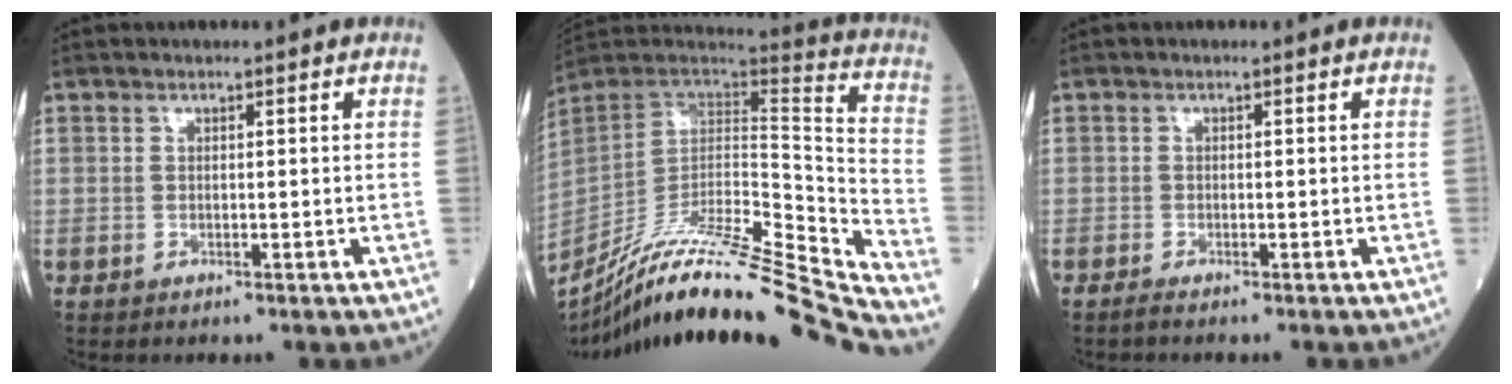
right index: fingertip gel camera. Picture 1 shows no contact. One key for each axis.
{"total": 32.3, "fx": -28.6, "fy": -1.0, "fz": 15.0, "tx": -0.194, "ty": -0.046, "tz": -0.442}
{"total": 0.8, "fx": -0.8, "fy": -0.1, "fz": 0.4, "tx": -0.012, "ty": -0.002, "tz": -0.017}